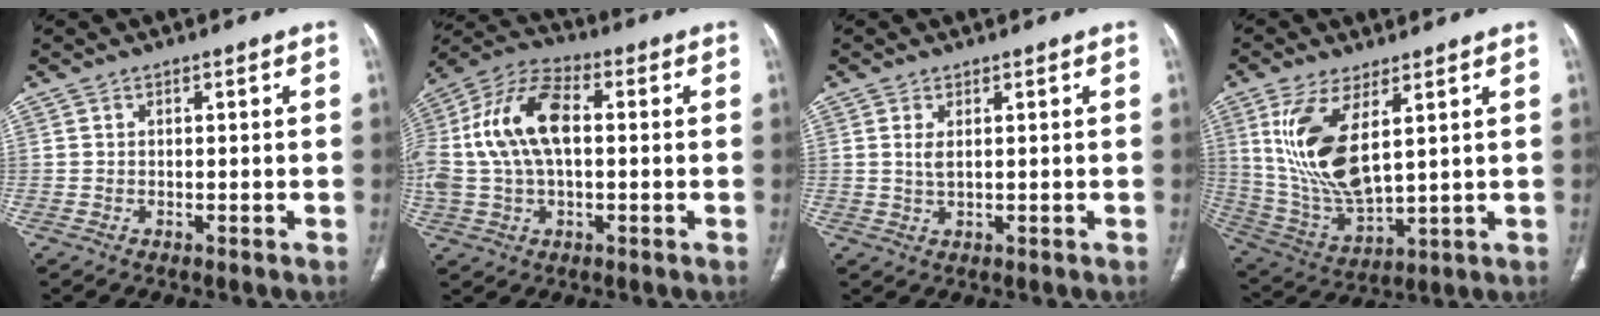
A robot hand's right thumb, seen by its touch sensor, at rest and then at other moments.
{"total": 17.0, "force": [1.6, 9.3, 14.1], "torque": [-0.299, 0.034, 0.026]}
{"total": 1.9, "force": [0.6, 0.6, 1.7], "torque": [-0.042, -0.004, 0.019]}
{"total": 15.5, "force": [5.0, 6.4, 13.2], "torque": [-0.271, -0.027, 0.117]}